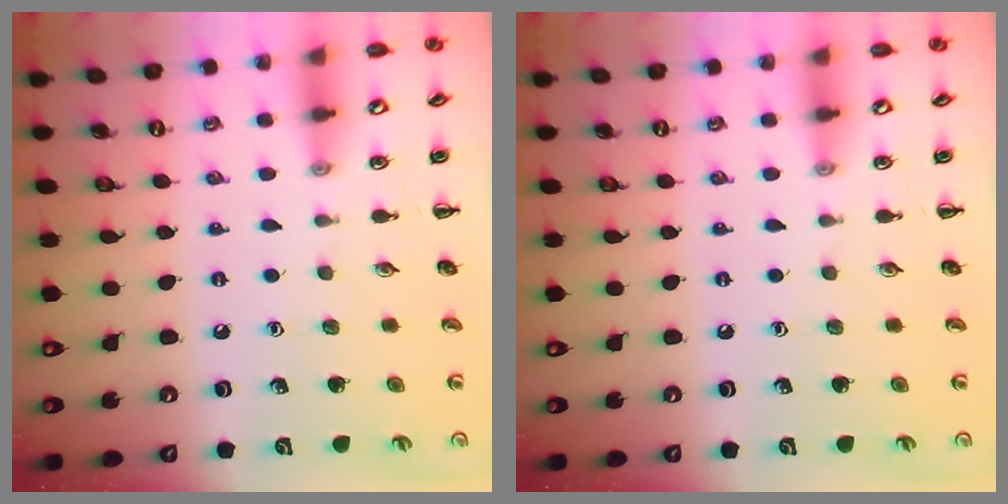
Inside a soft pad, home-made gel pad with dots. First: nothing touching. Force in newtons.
{"total": 0.0}